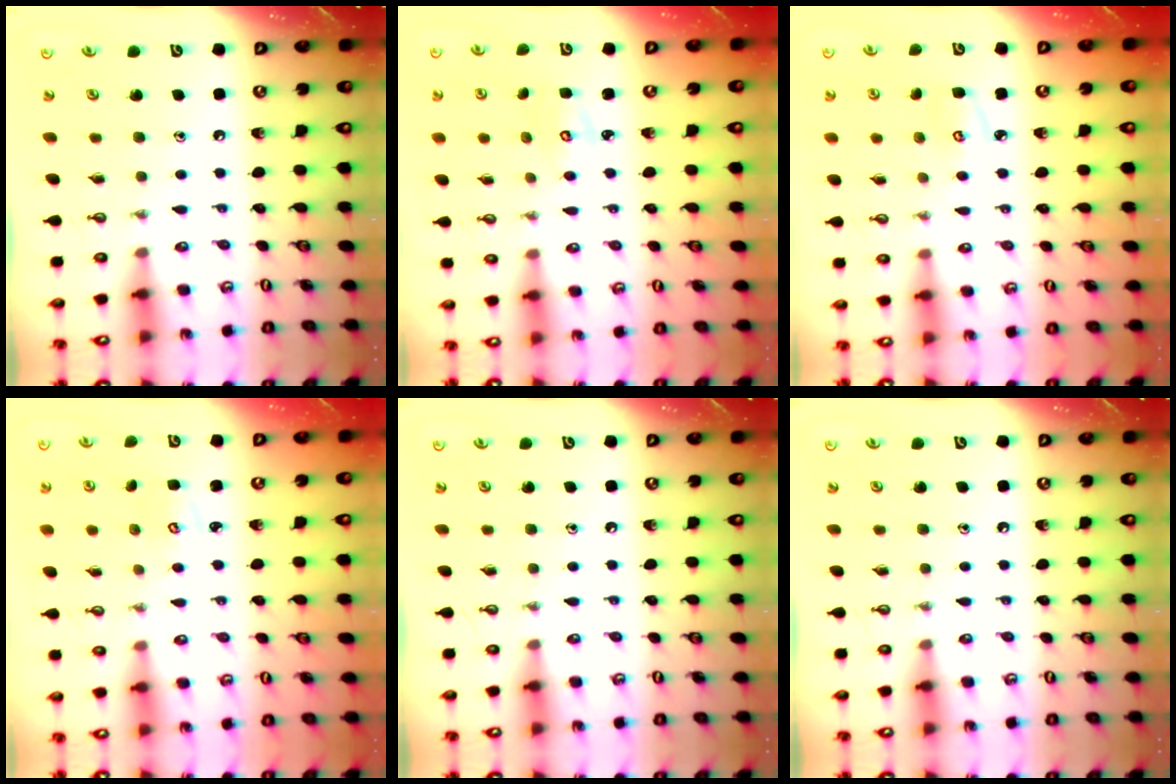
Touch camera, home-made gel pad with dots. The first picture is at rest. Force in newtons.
{"total": 2.9, "press": 2.9, "slide": 0.3}
{"total": 4.6, "press": 4.6, "slide": 0.5}
{"total": 2.8, "press": 2.8, "slide": 0.3}
{"total": 0.0}
{"total": 0.0}